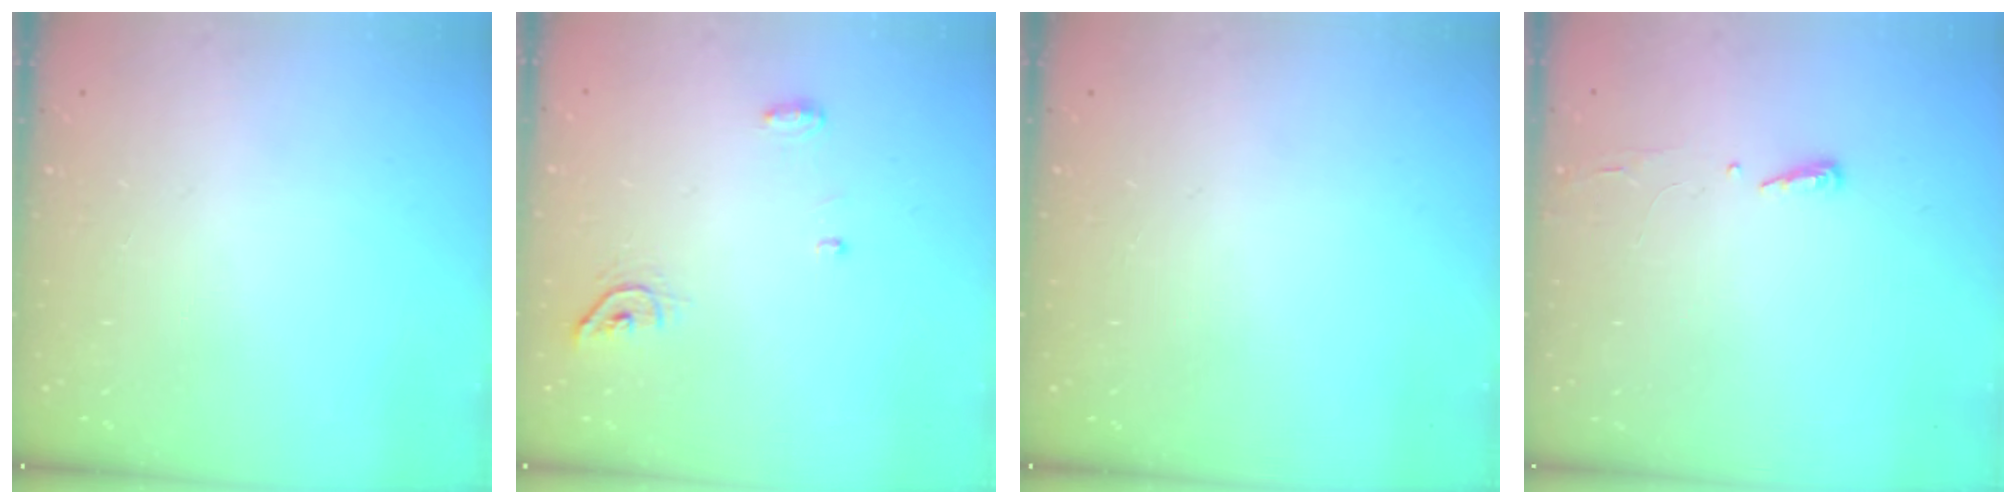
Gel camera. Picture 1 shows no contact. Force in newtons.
{"total": 5.2, "press": 5.2, "slide": 0.1}
{"total": 0.0}
{"total": 2.9, "press": 2.9, "slide": 0.4}